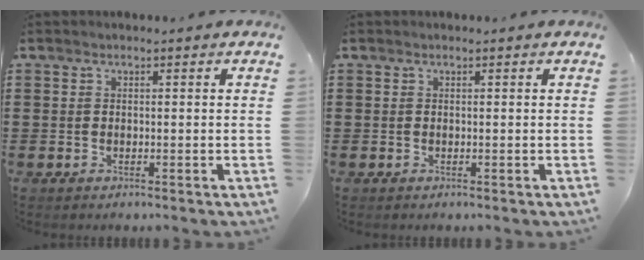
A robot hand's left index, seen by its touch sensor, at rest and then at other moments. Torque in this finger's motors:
{"motor_torque": [0.00, 0.00, 0.00, 0.00]}